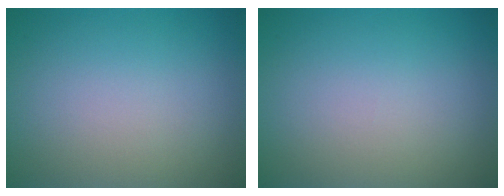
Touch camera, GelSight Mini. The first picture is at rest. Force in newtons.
{"total": 0.0}